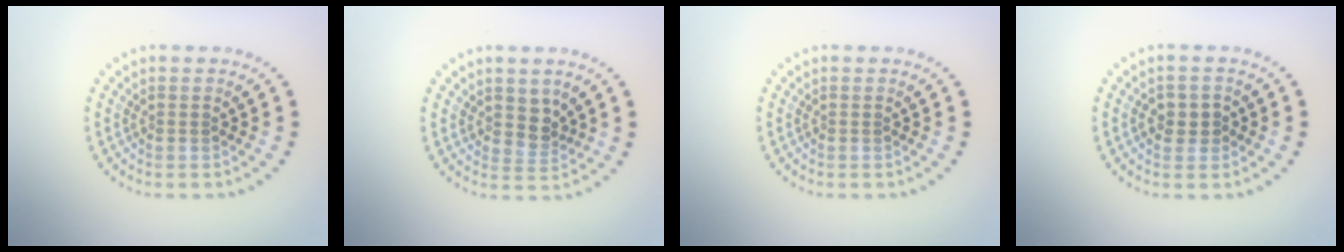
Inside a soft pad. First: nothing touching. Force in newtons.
{"total": 2.0, "press": 1.6, "slide": 1.2}
{"total": 0.0}
{"total": 2.1, "press": 2.0, "slide": 0.4}